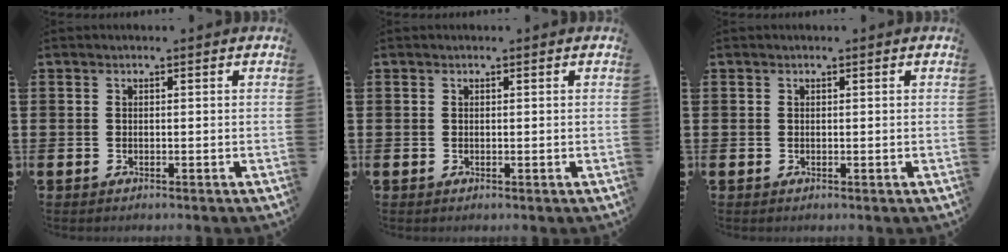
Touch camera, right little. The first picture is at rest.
{"total": 0.0}
{"total": 0.0}